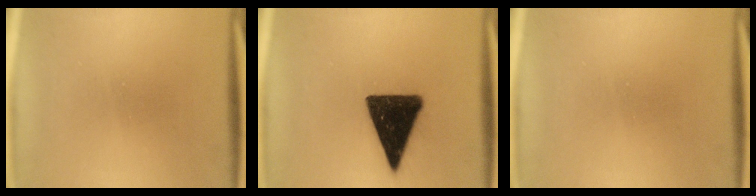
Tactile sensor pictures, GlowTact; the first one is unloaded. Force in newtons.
{"total": 15.4}
{"total": 0.0}